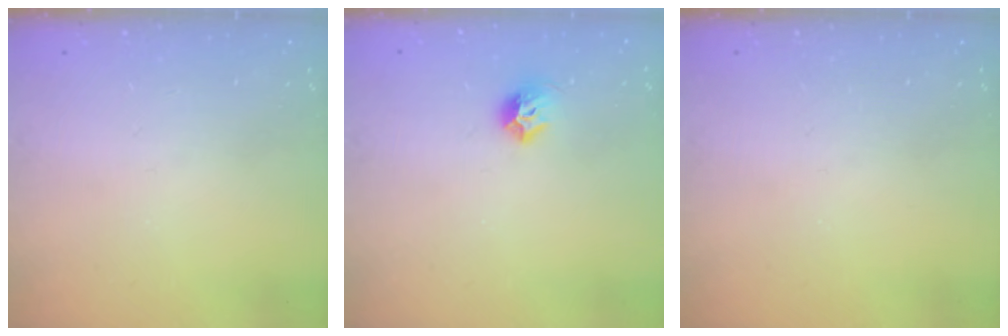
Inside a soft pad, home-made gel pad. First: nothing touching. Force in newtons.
{"total": 7.0, "press": 6.9, "slide": 1.3}
{"total": 0.0}